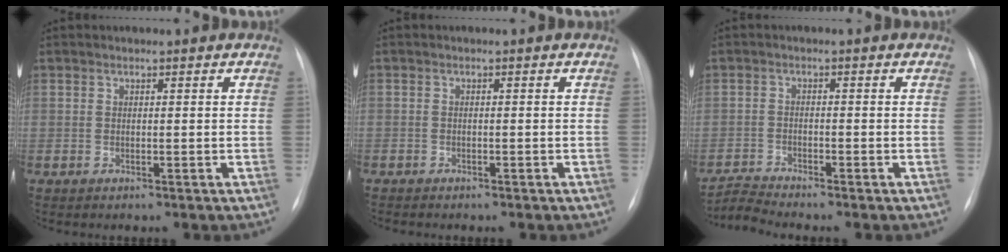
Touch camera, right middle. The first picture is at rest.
{"total": 1.8, "force": [-1.5, 0.8, 0.6], "torque": [-0.009, 0.001, -0.019]}
{"total": 3.3, "force": [-3.0, -1.3, -0.5], "torque": [-0.001, -0.016, -0.059]}